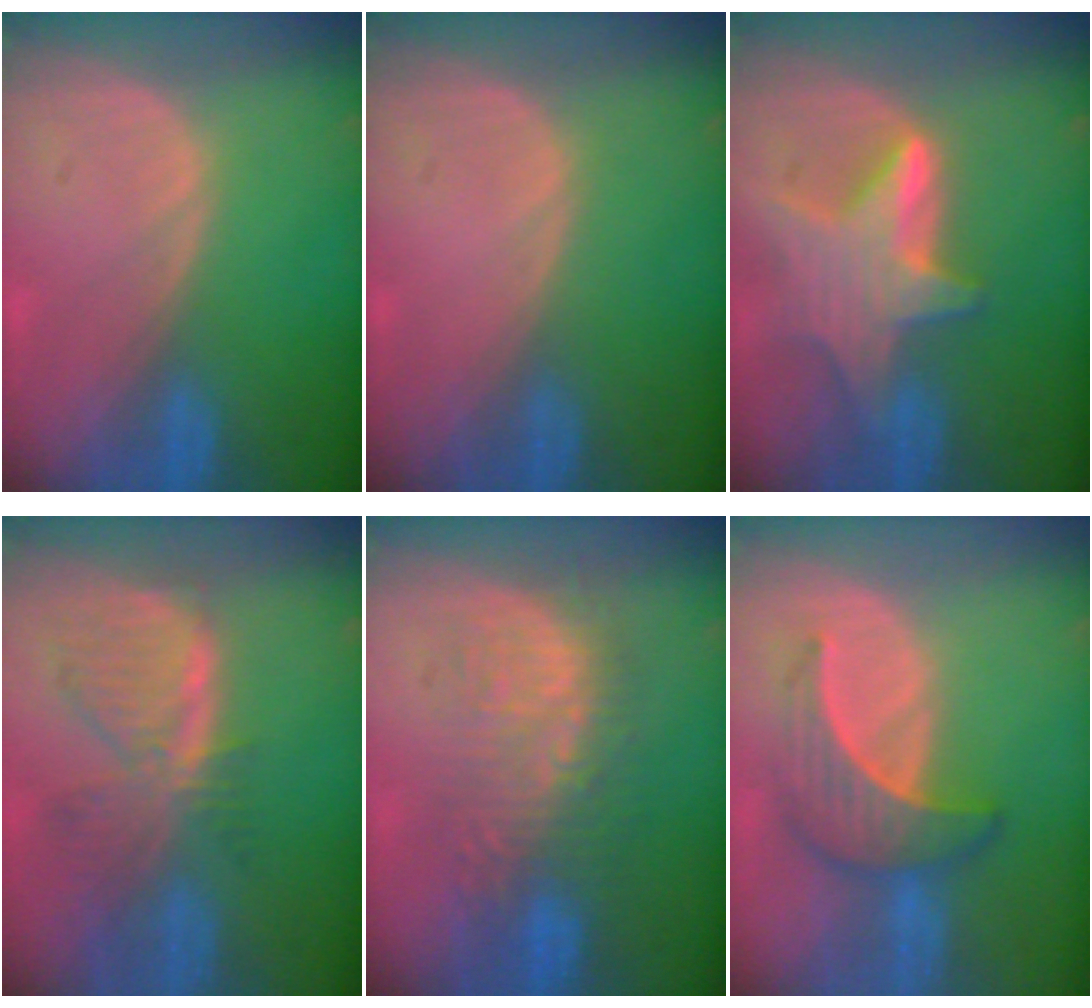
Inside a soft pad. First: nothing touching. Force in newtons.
{"total": 0.0}
{"total": 7.8, "press": 7.8, "slide": 0.7}
{"total": 7.9, "press": 7.0, "slide": 3.7}
{"total": 9.0, "press": 8.8, "slide": 1.6}
{"total": 6.5, "press": 6.4, "slide": 1.1}